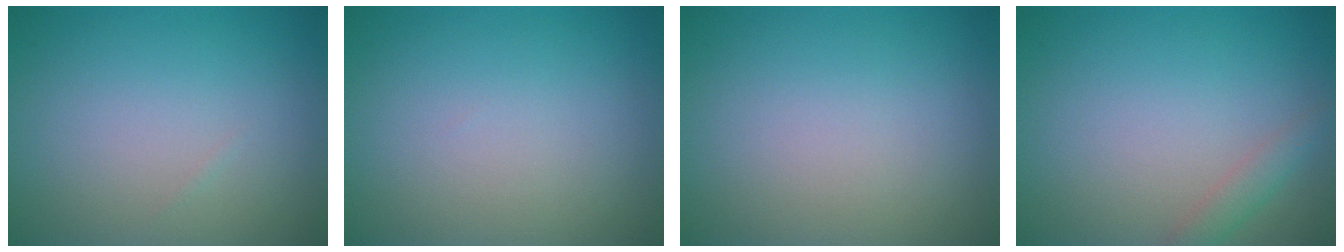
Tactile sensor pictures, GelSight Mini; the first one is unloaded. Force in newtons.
{"total": 0.0}
{"total": 0.0}
{"total": 1.5, "press": 1.5, "slide": 0.1}